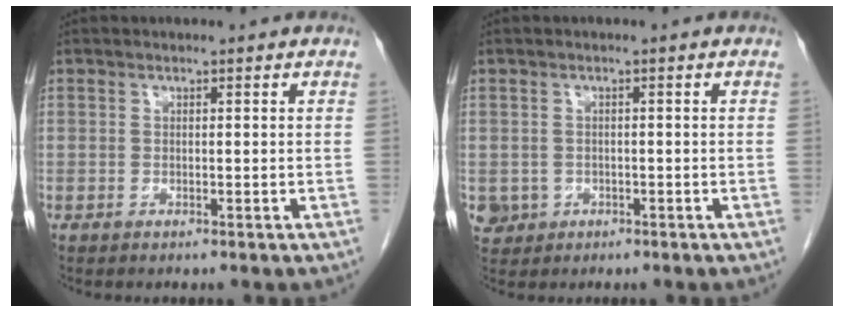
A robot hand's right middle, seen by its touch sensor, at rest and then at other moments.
{"total": 3.1, "force": [-1.0, 2.9, 0.4], "torque": [-0.006, 0.005, -0.012]}